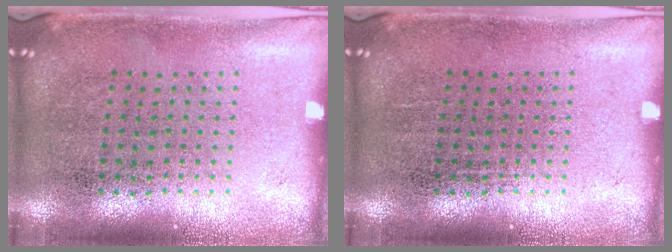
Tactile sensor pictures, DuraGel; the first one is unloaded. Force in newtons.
{"total": 0.0}